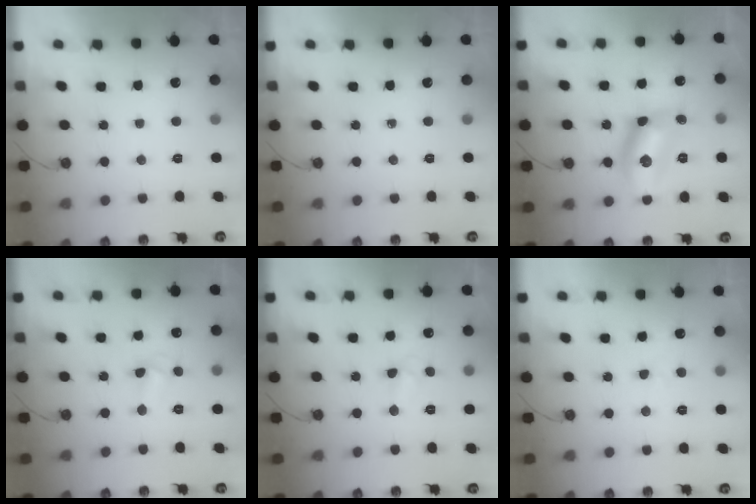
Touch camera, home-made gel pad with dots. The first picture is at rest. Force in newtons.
{"total": 0.0}
{"total": 12.1, "press": 11.6, "slide": 3.4}
{"total": 4.1, "press": 4.1, "slide": 0.0}
{"total": 5.0, "press": 5.0, "slide": 0.6}
{"total": 2.9, "press": 2.8, "slide": 0.6}